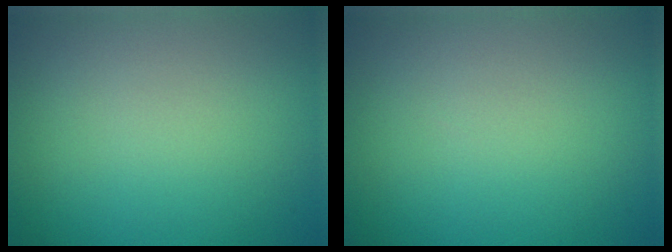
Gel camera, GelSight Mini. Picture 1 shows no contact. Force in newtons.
{"total": 0.0}